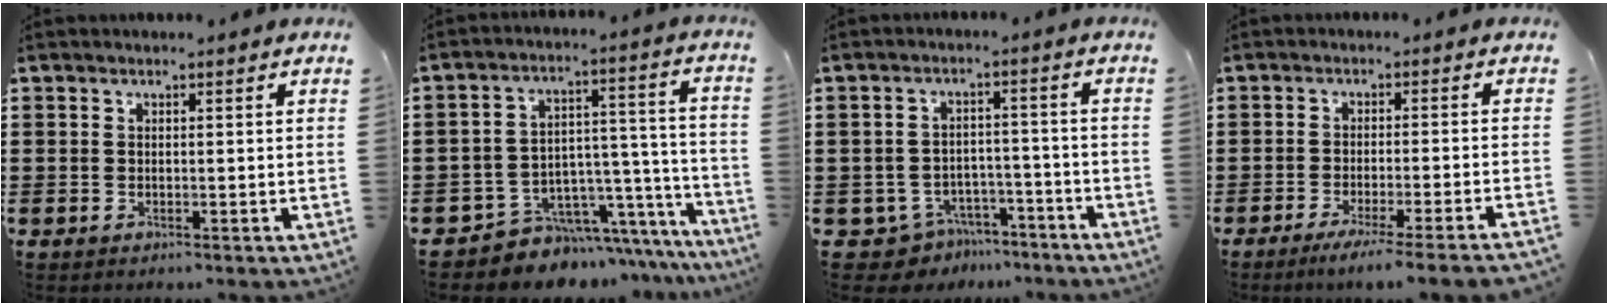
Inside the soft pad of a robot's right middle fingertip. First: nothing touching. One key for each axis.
{"total": 6.3, "fx": -5.5, "fy": 3.0, "fz": -0.1, "tx": -0.005, "ty": 0.002, "tz": -0.101}
{"total": 5.1, "fx": -4.7, "fy": 1.8, "fz": 0.6, "tx": -0.031, "ty": 0.008, "tz": -0.097}
{"total": 3.9, "fx": -3.3, "fy": -0.8, "fz": 2.0, "tx": -0.030, "ty": -0.015, "tz": -0.061}